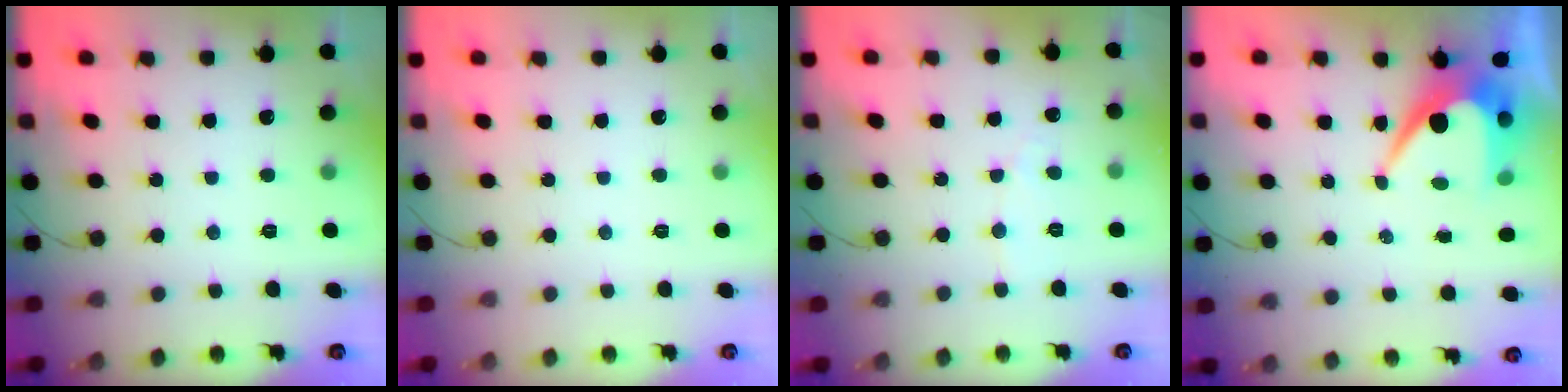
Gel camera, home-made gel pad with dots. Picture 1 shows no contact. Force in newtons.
{"total": 0.0}
{"total": 3.3, "press": 3.3, "slide": 0.4}
{"total": 9.4, "press": 9.4, "slide": 0.9}